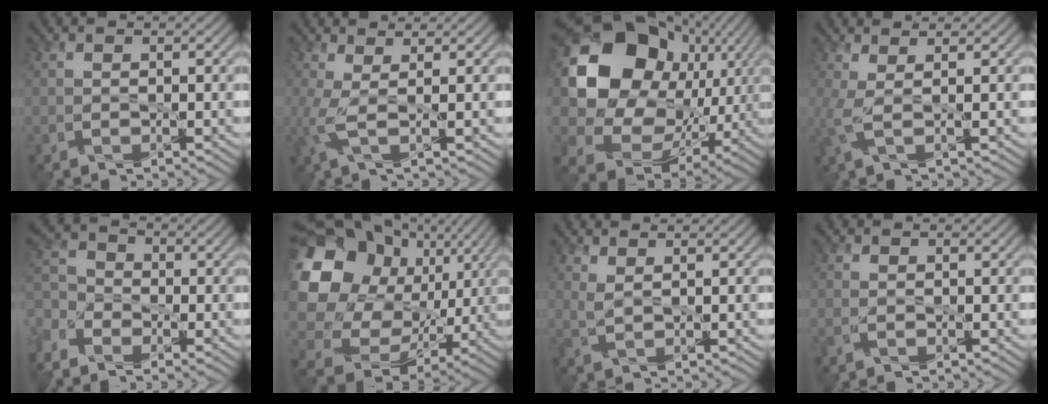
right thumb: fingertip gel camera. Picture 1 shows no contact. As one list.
[{"total": 3.4, "force": [0.5, 0.8, 3.3], "torque": [-0.077, 0.003, 0.004]}, {"total": 20.0, "force": [4.5, 16.2, 11.0], "torque": [-0.250, -0.003, 0.093]}, {"total": 3.3, "force": [0.9, 0.8, 3.0], "torque": [-0.070, 0.006, 0.011]}, {"total": 5.7, "force": [-3.3, 3.6, 3.0], "torque": [-0.093, -0.013, -0.070]}, {"total": 19.6, "force": [4.6, 16.1, 10.2], "torque": [-0.274, 0.004, 0.099]}, {"total": 1.7, "force": [1.3, 0.4, 1.1], "torque": [-0.033, -0.002, 0.030]}, {"total": 0.6, "force": [0.1, 0.2, 0.5], "torque": [-0.014, 0.000, 0.001]}]